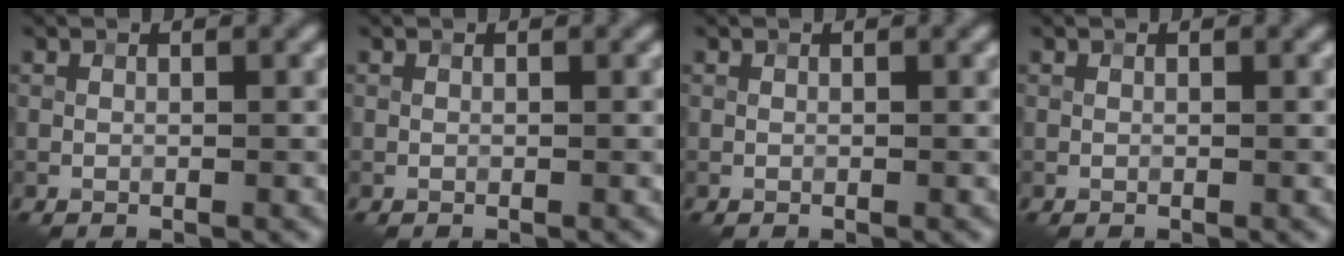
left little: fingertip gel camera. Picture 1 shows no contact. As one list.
[{"total": 0.0}, {"total": 0.0}, {"total": 0.0}]